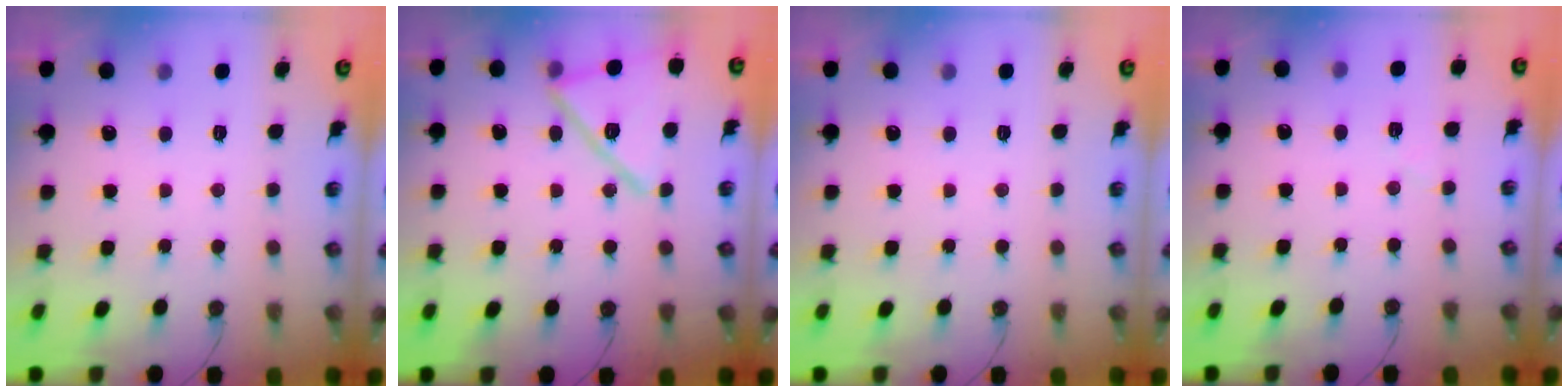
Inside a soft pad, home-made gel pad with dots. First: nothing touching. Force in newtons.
{"total": 14.9, "press": 14.7, "slide": 2.5}
{"total": 0.0}
{"total": 4.0, "press": 3.7, "slide": 1.3}